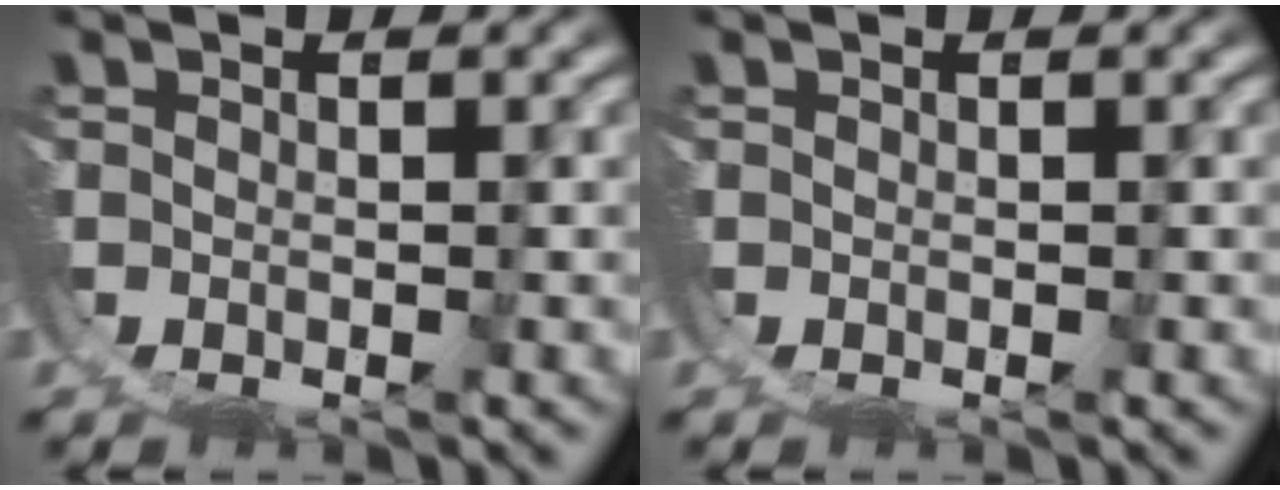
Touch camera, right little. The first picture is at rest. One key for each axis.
{"total": 0.0}